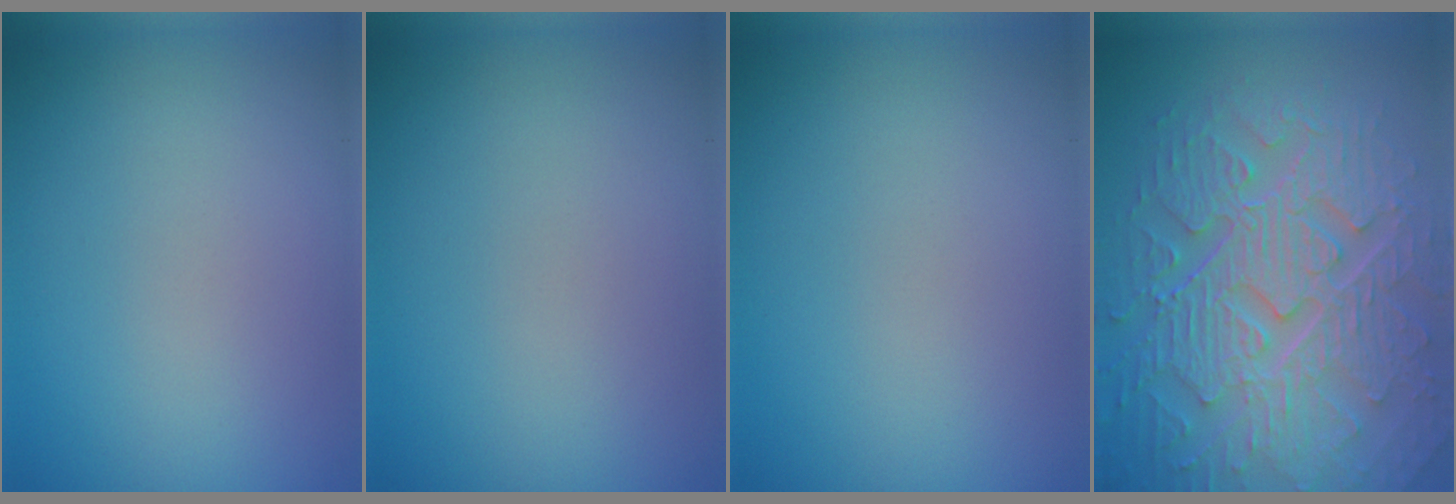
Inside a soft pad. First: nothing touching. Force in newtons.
{"total": 0.0}
{"total": 0.0}
{"total": 10.4, "press": 7.0, "slide": 7.7}